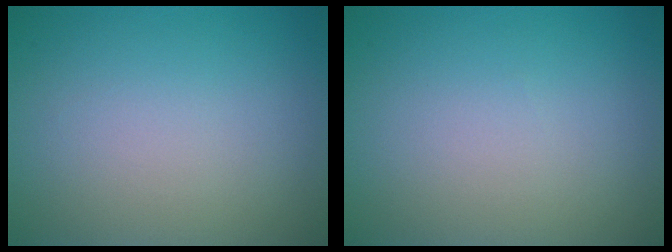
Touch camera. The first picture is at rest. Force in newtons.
{"total": 0.0}